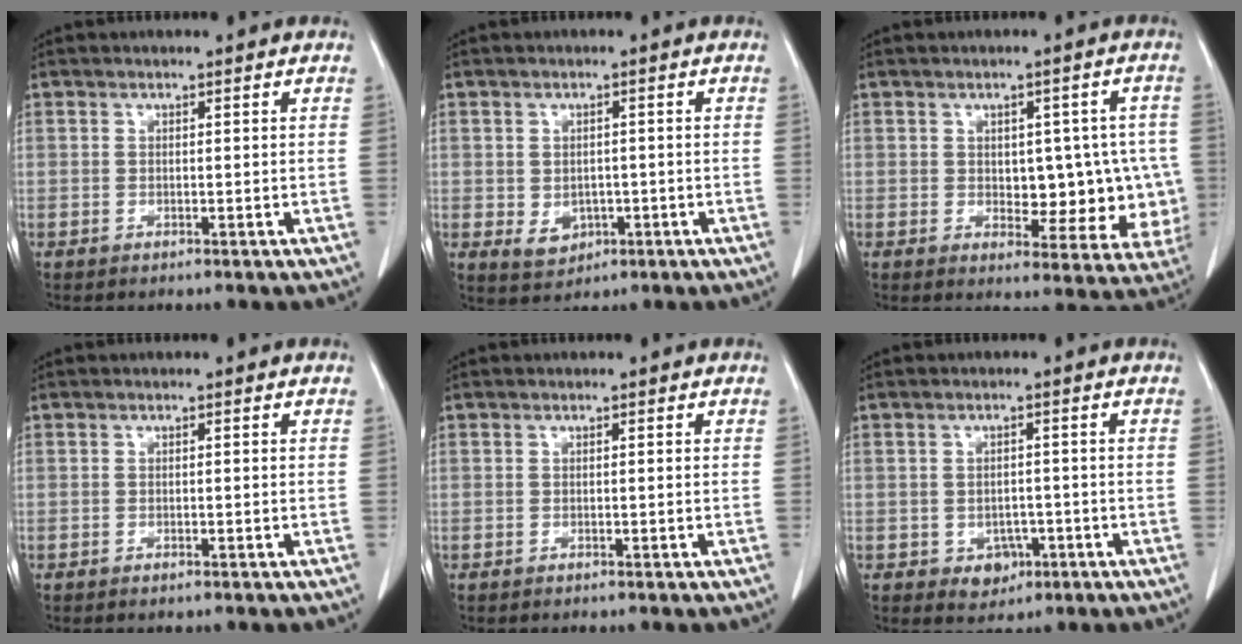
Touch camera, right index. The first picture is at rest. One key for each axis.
{"total": 3.8, "fx": -0.9, "fy": 3.2, "fz": 1.9, "tx": -0.023, "ty": 0.000, "tz": 0.001}
{"total": 9.6, "fx": -0.2, "fy": 5.6, "fz": 7.9, "tx": -0.072, "ty": 0.015, "tz": 0.011}
{"total": 0.6, "fx": -0.5, "fy": 0.1, "fz": 0.4, "tx": -0.010, "ty": -0.001, "tz": -0.006}
{"total": 0.0}
{"total": 3.7, "fx": -1.5, "fy": 2.8, "fz": 1.8, "tx": -0.017, "ty": 0.004, "tz": -0.010}